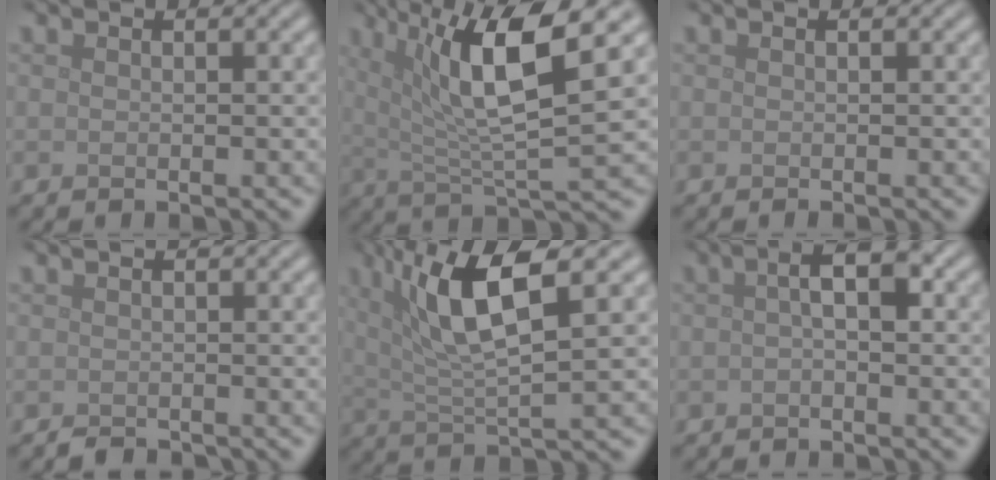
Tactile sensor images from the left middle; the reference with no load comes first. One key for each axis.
{"total": 9.3, "fx": 3.4, "fy": 2.2, "fz": 8.4, "tx": -0.136, "ty": 0.000, "tz": 0.061}
{"total": 0.0}
{"total": 0.7, "fx": -0.7, "fy": 0.2, "fz": 0.1, "tx": -0.002, "ty": -0.005, "tz": -0.015}
{"total": 7.7, "fx": 3.0, "fy": 1.8, "fz": 6.8, "tx": -0.123, "ty": 0.007, "tz": 0.052}
{"total": 2.7, "fx": 0.1, "fy": 0.8, "fz": 2.6, "tx": -0.042, "ty": 0.009, "tz": -0.004}